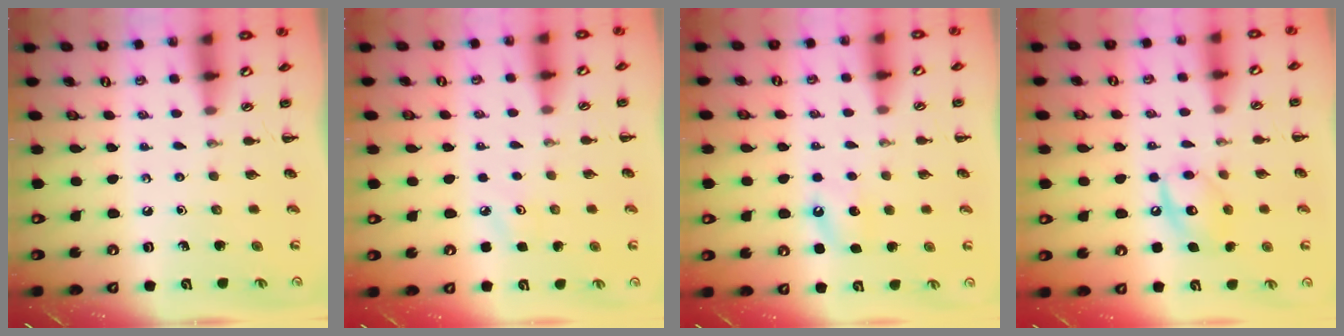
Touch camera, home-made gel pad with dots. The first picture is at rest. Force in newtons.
{"total": 2.8, "press": 2.7, "slide": 0.8}
{"total": 6.9, "press": 6.7, "slide": 1.8}
{"total": 10.0, "press": 9.9, "slide": 1.1}